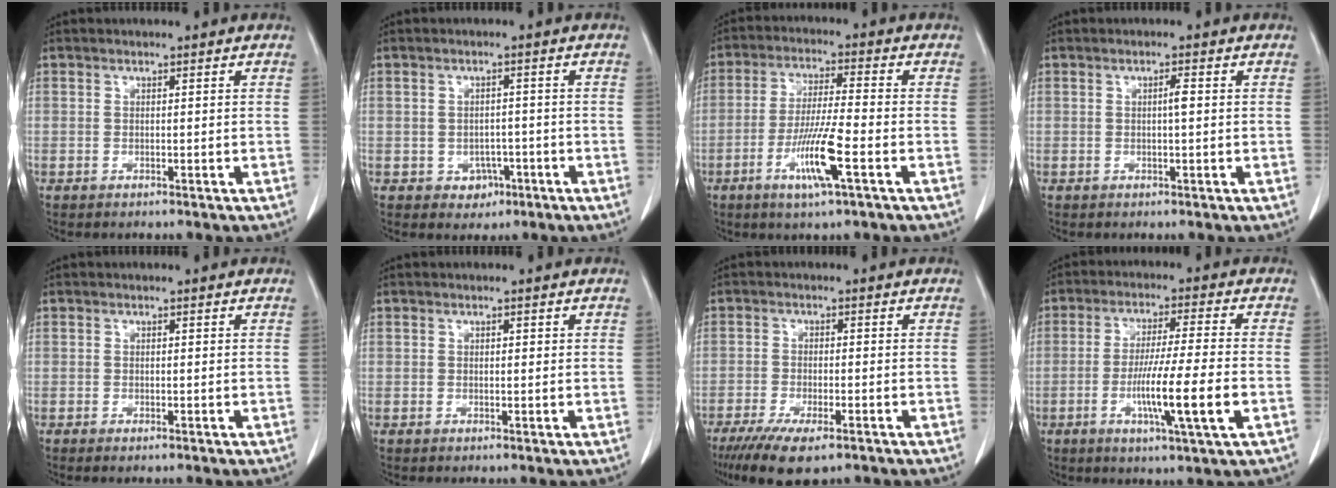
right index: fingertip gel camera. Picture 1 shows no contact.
{"total": 3.1, "force": [-1.3, 2.6, 1.2], "torque": [-0.007, 0.008, -0.008]}
{"total": 9.2, "force": [-3.7, 0.0, 8.4], "torque": [-0.164, -0.013, -0.071]}
{"total": 1.3, "force": [0.0, 0.1, 1.3], "torque": [-0.022, 0.003, 0.001]}
{"total": 0.7, "force": [-0.4, 0.1, 0.5], "torque": [-0.008, -0.001, -0.006]}
{"total": 0.7, "force": [0.2, 0.4, 0.5], "torque": [-0.004, 0.001, 0.002]}
{"total": 9.0, "force": [-6.1, 2.3, 6.2], "torque": [-0.097, -0.018, -0.096]}
{"total": 10.8, "force": [-3.1, -0.5, 10.4], "torque": [-0.190, -0.015, -0.056]}